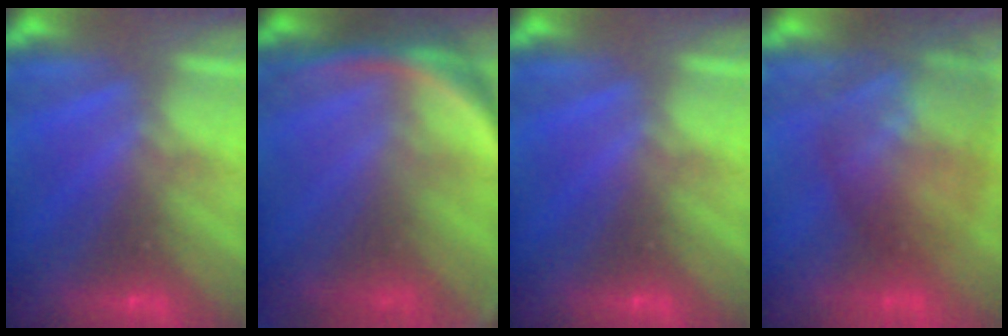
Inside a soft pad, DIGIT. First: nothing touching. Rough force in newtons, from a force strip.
{"total": 8.4}
{"total": 0.0}
{"total": 7.8}